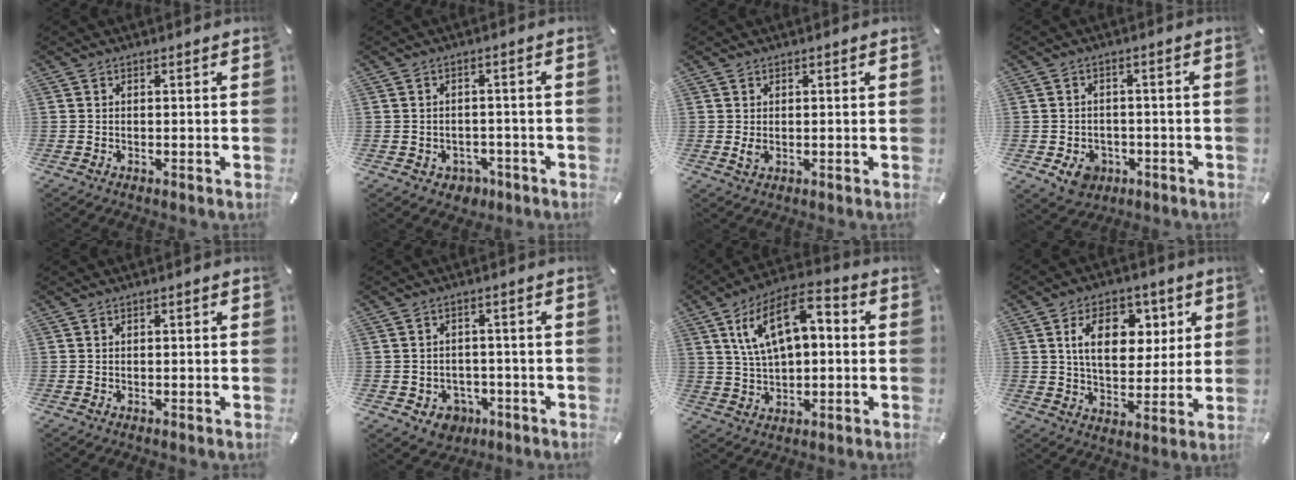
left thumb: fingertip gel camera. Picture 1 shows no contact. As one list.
[{"total": 3.8, "force": [-1.2, 3.3, 1.3], "torque": [-0.015, 0.005, -0.023]}, {"total": 1.6, "force": [0.2, 1.0, 1.2], "torque": [-0.030, -0.002, 0.001]}, {"total": 6.0, "force": [-2.4, 4.9, 2.6], "torque": [-0.038, 0.010, -0.044]}, {"total": 0.5, "force": [-0.1, 0.3, 0.5], "torque": [-0.008, 0.000, -0.003]}, {"total": 5.0, "force": [-2.0, 4.4, 1.5], "torque": [-0.020, 0.015, -0.035]}, {"total": 13.8, "force": [4.7, 7.7, 10.5], "torque": [-0.201, 0.003, 0.084]}, {"total": 13.5, "force": [4.5, 8.9, 9.0], "torque": [-0.134, 0.001, 0.076]}]